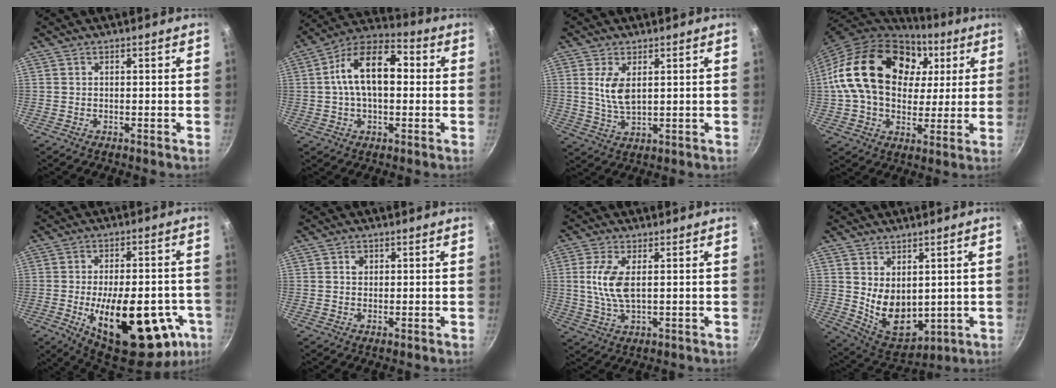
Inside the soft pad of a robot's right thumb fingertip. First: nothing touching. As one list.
[{"total": 15.1, "force": [1.5, 8.7, 12.2], "torque": [-0.178, 0.036, 0.006]}, {"total": 6.1, "force": [1.6, 3.0, 5.0], "torque": [-0.095, -0.015, 0.035]}, {"total": 25.7, "force": [6.4, 18.0, 17.2], "torque": [-0.294, 0.011, 0.104]}, {"total": 27.1, "force": [-8.6, 12.5, 22.5], "torque": [-0.288, 0.013, -0.104]}, {"total": 2.0, "force": [0.6, 1.7, 0.9], "torque": [-0.002, -0.001, 0.008]}, {"total": 7.7, "force": [1.1, 3.4, 6.8], "torque": [-0.145, -0.001, 0.022]}, {"total": 11.0, "force": [1.8, 7.5, 7.9], "torque": [-0.098, -0.038, 0.059]}]